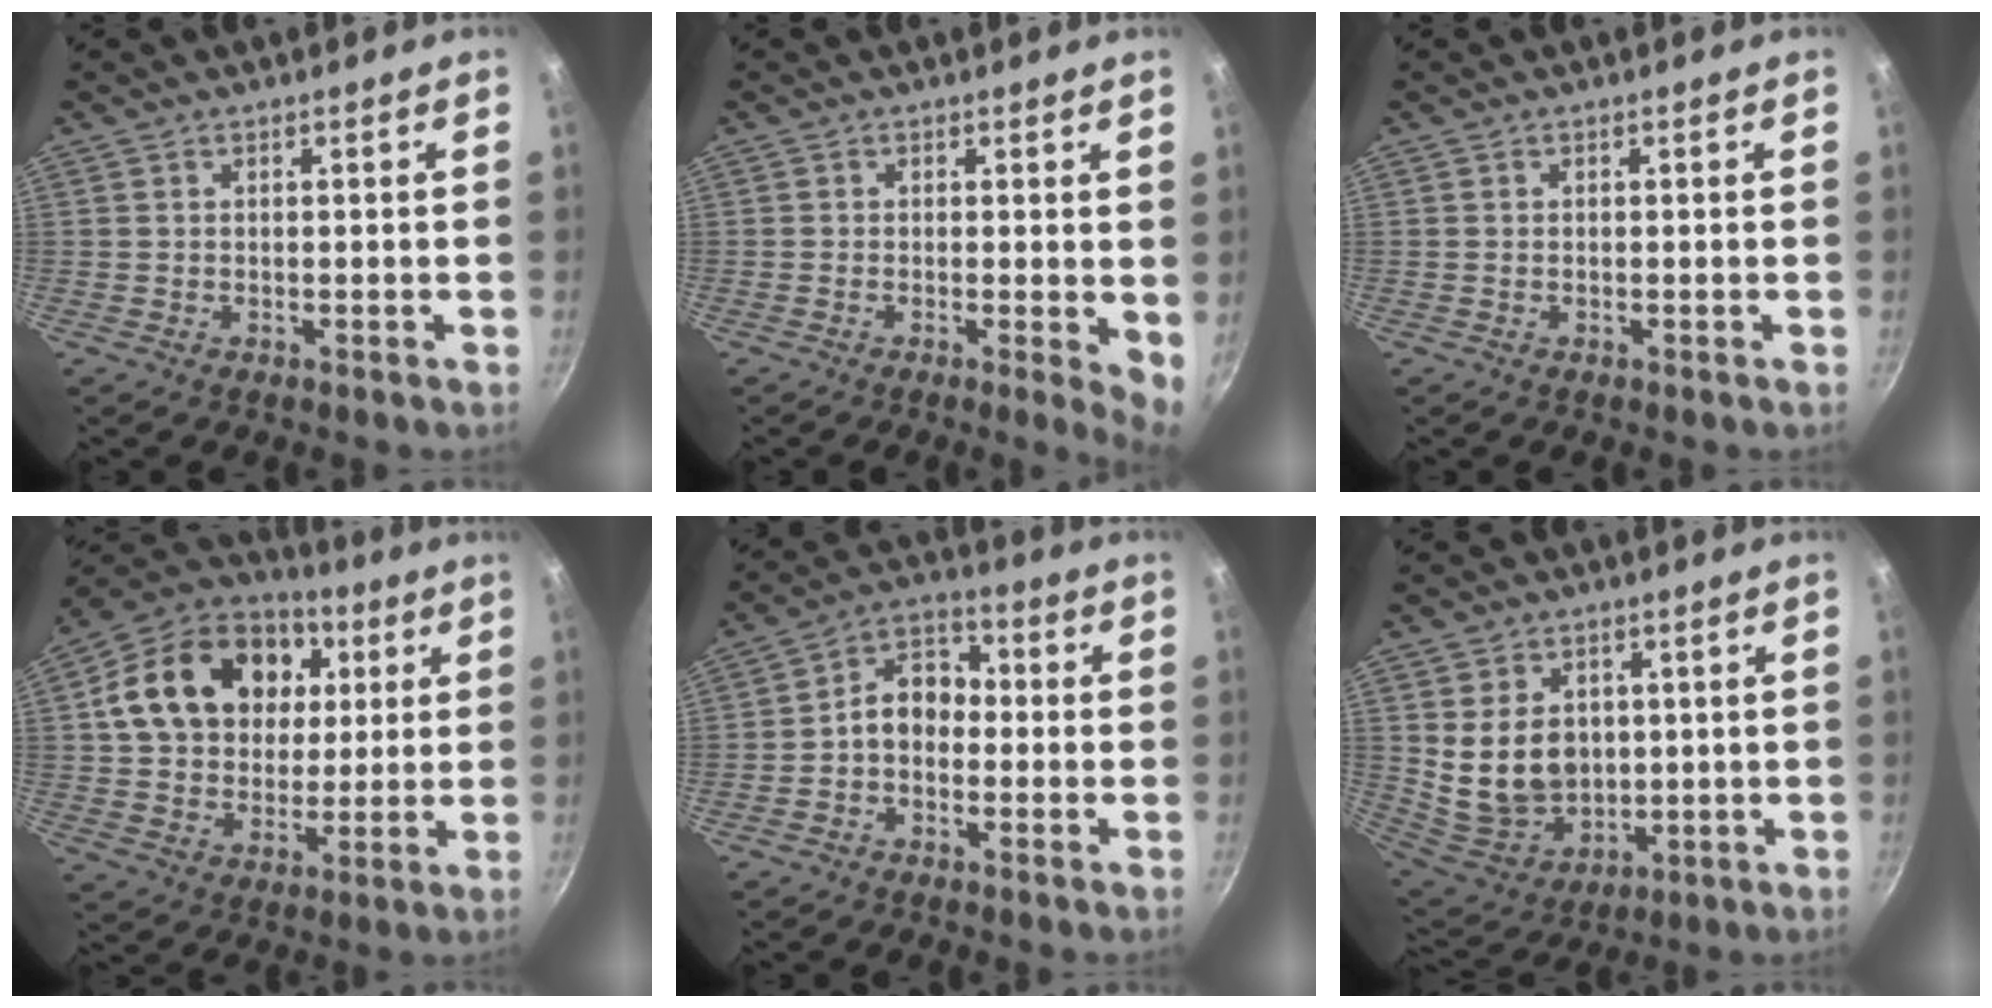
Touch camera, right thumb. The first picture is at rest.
{"total": 4.3, "force": [0.0, 1.2, 4.1], "torque": [-0.052, -0.010, -0.003]}
{"total": 0.0}
{"total": 22.3, "force": [5.3, 16.9, 13.5], "torque": [-0.210, 0.018, 0.085]}
{"total": 8.0, "force": [-1.3, 5.9, 5.3], "torque": [-0.053, 0.038, -0.041]}
{"total": 13.1, "force": [1.4, 10.2, 8.0], "torque": [-0.124, -0.020, 0.049]}